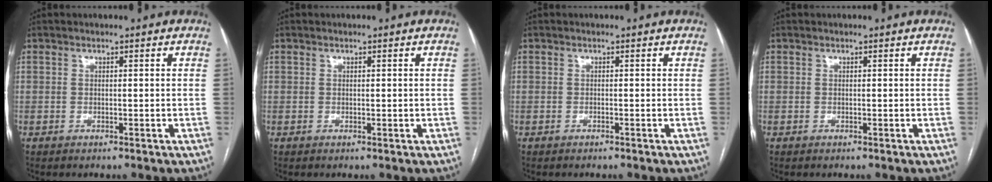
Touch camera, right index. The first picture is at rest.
{"total": 0.0}
{"total": 0.0}
{"total": 0.0}